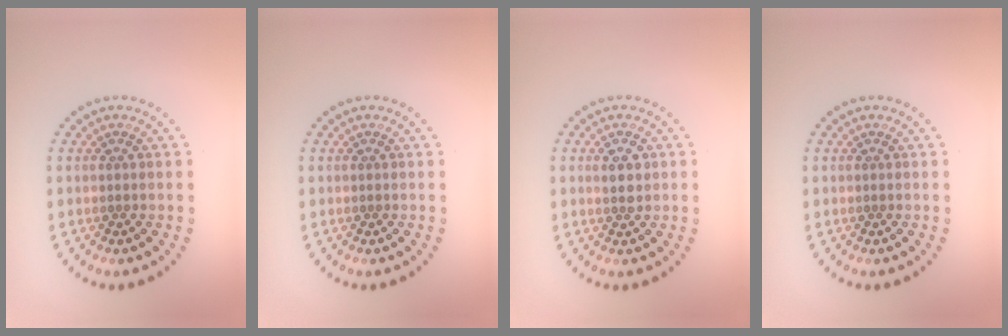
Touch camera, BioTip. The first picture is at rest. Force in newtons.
{"total": 0.0}
{"total": 1.5, "press": 1.5, "slide": 0.2}
{"total": 0.0}